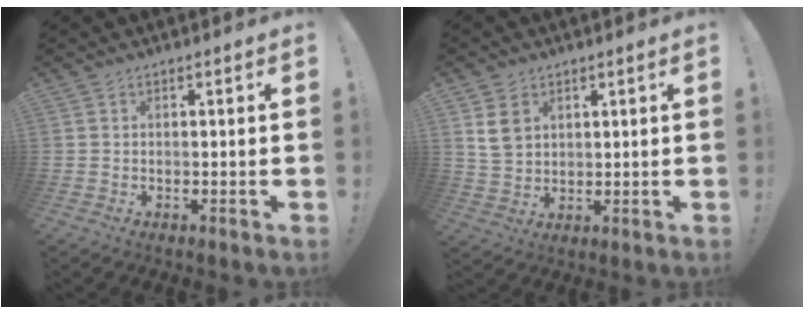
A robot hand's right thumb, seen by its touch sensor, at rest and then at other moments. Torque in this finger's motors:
{"motor_torque": [-0.07, 0.19, 0.16, 0.06, 0.18]}